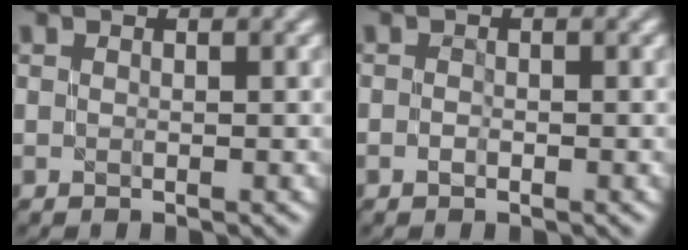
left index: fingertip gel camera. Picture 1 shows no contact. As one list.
[{"total": 0.5, "force": [-0.4, 0.3, 0.2], "torque": [-0.004, 0.001, -0.009]}]